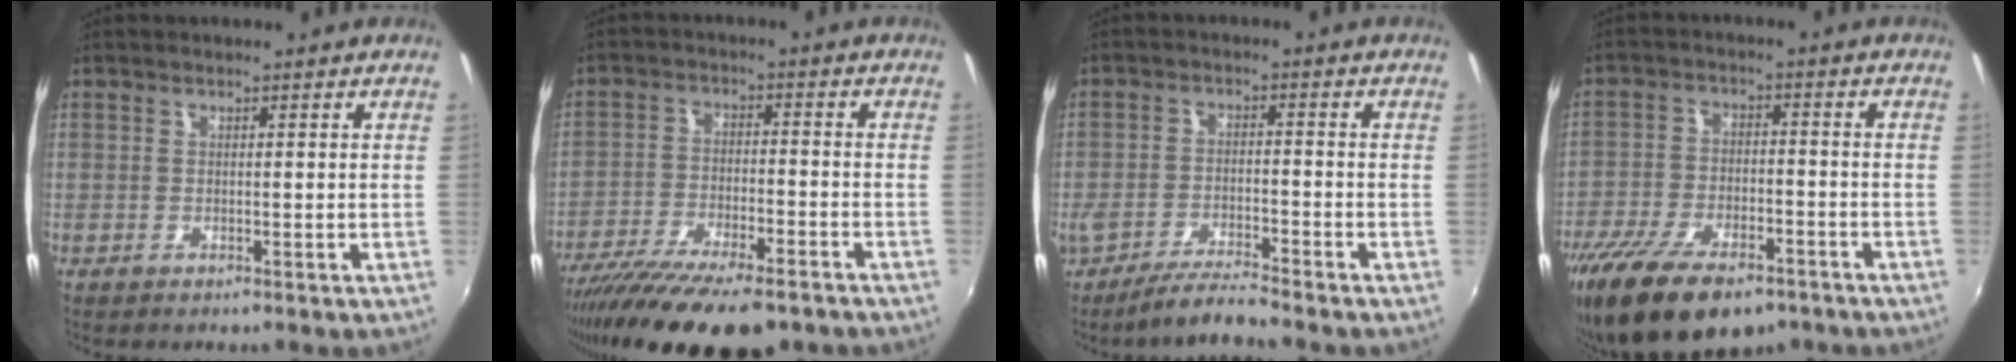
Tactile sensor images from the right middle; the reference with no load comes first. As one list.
[{"total": 17.9, "force": [-13.9, 4.6, 10.2], "torque": [-0.201, -0.053, -0.226]}, {"total": 5.7, "force": [-5.2, -0.1, 2.3], "torque": [-0.060, -0.008, -0.098]}, {"total": 15.6, "force": [-10.9, 6.5, 9.0], "torque": [-0.192, -0.036, -0.186]}]